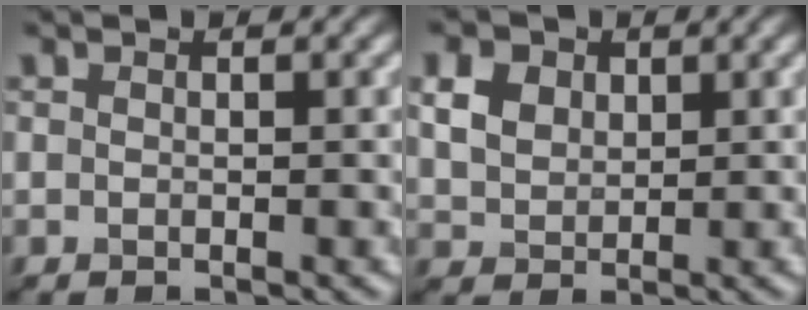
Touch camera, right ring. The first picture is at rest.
{"total": 2.8, "force": [1.6, 2.0, 1.0], "torque": [-0.056, 0.011, 0.055]}